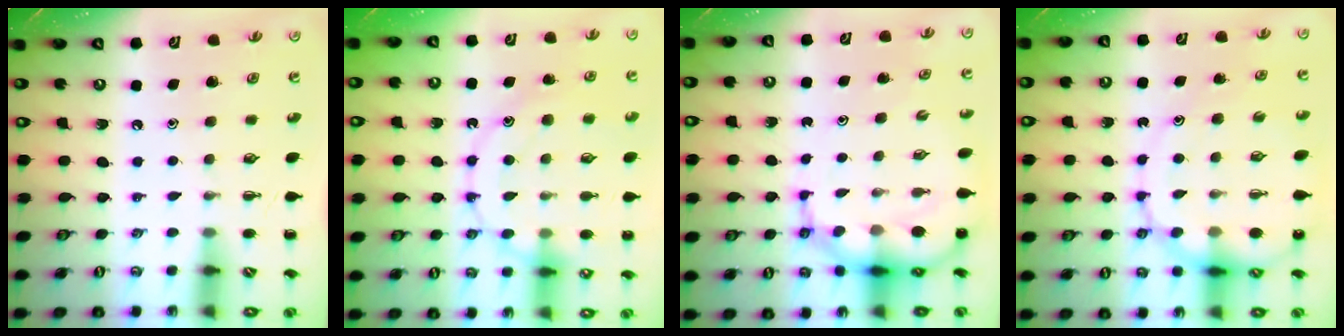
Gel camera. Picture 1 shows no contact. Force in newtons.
{"total": 17.1, "press": 17.0, "slide": 1.1}
{"total": 11.8, "press": 11.2, "slide": 3.5}
{"total": 15.0, "press": 14.5, "slide": 3.7}